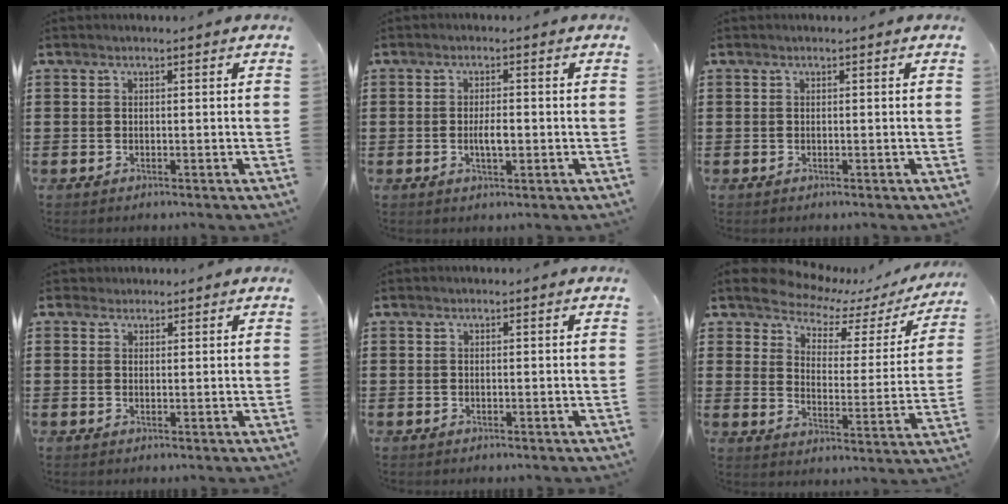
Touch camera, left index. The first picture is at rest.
{"total": 3.1, "force": [-0.4, 1.1, 2.9], "torque": [-0.054, 0.002, -0.008]}
{"total": 0.0}
{"total": 1.5, "force": [1.3, 0.8, 0.0], "torque": [-0.006, 0.008, 0.026]}
{"total": 0.0}
{"total": 5.4, "force": [5.1, 1.5, 1.1], "torque": [-0.055, -0.037, 0.084]}